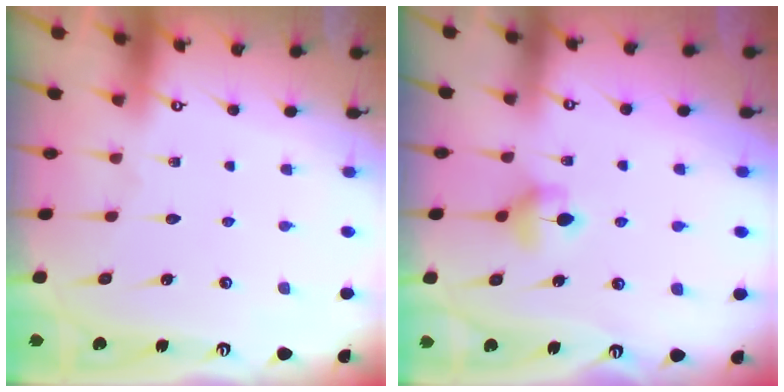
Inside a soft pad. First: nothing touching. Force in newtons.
{"total": 5.5, "press": 5.4, "slide": 0.7}